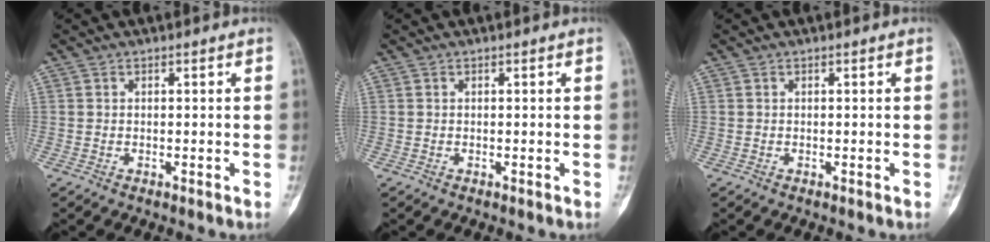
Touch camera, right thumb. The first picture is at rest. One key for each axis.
{"total": 0.0}
{"total": 0.0}